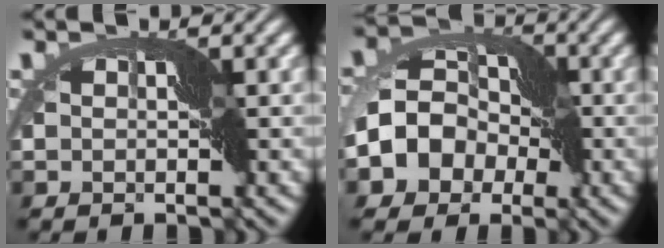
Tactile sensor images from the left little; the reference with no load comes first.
{"total": 7.6, "force": [-1.6, 5.6, 4.8], "torque": [-0.090, -0.005, -0.051]}